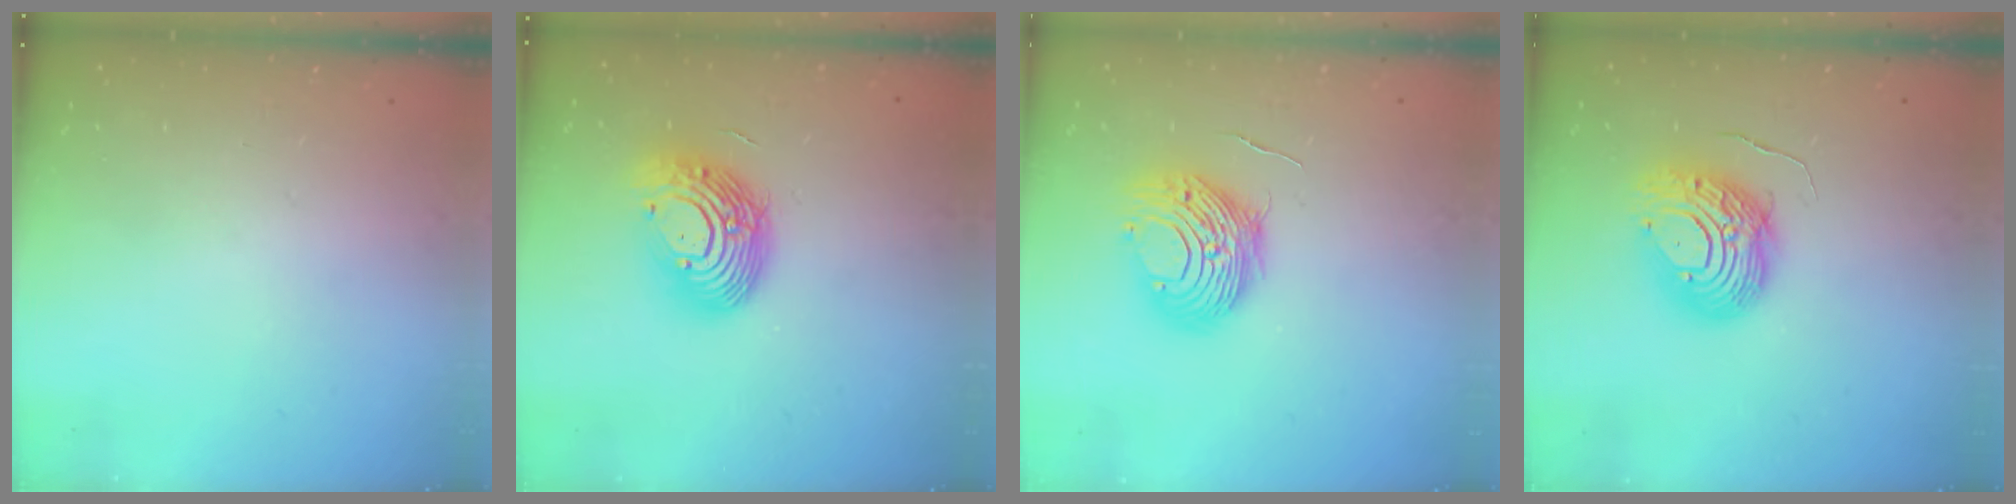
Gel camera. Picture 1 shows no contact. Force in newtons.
{"total": 15.5, "press": 15.5, "slide": 1.4}
{"total": 11.5, "press": 11.4, "slide": 1.1}
{"total": 12.3, "press": 12.3, "slide": 1.1}